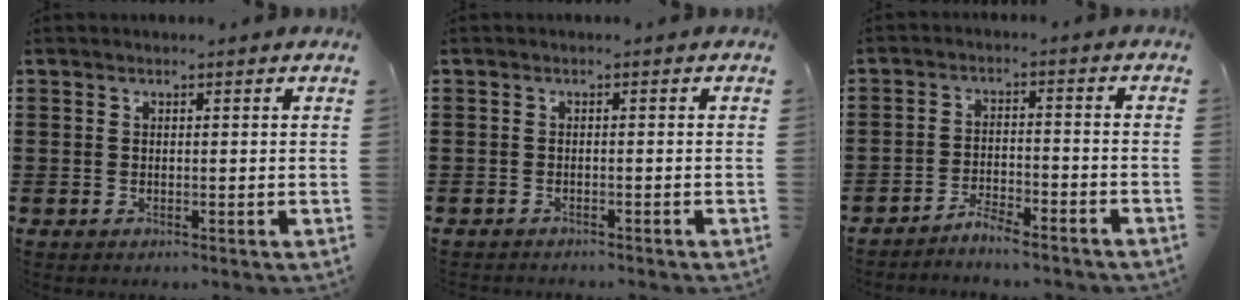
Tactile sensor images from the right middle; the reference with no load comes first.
{"total": 0.8, "force": [-0.8, -0.2, 0.0], "torque": [-0.003, -0.001, -0.017]}
{"total": 3.7, "force": [-3.6, 0.0, 0.4], "torque": [-0.020, 0.000, -0.076]}